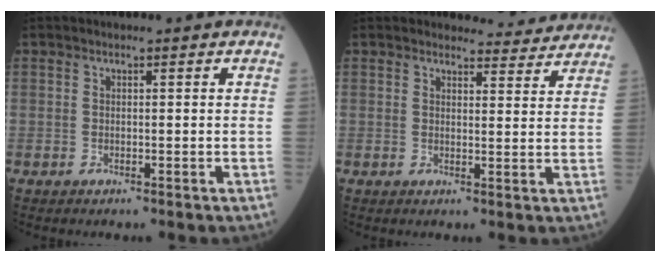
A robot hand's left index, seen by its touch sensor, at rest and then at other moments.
{"total": 5.4, "force": [5.3, 1.0, -0.4], "torque": [0.011, -0.010, 0.048]}